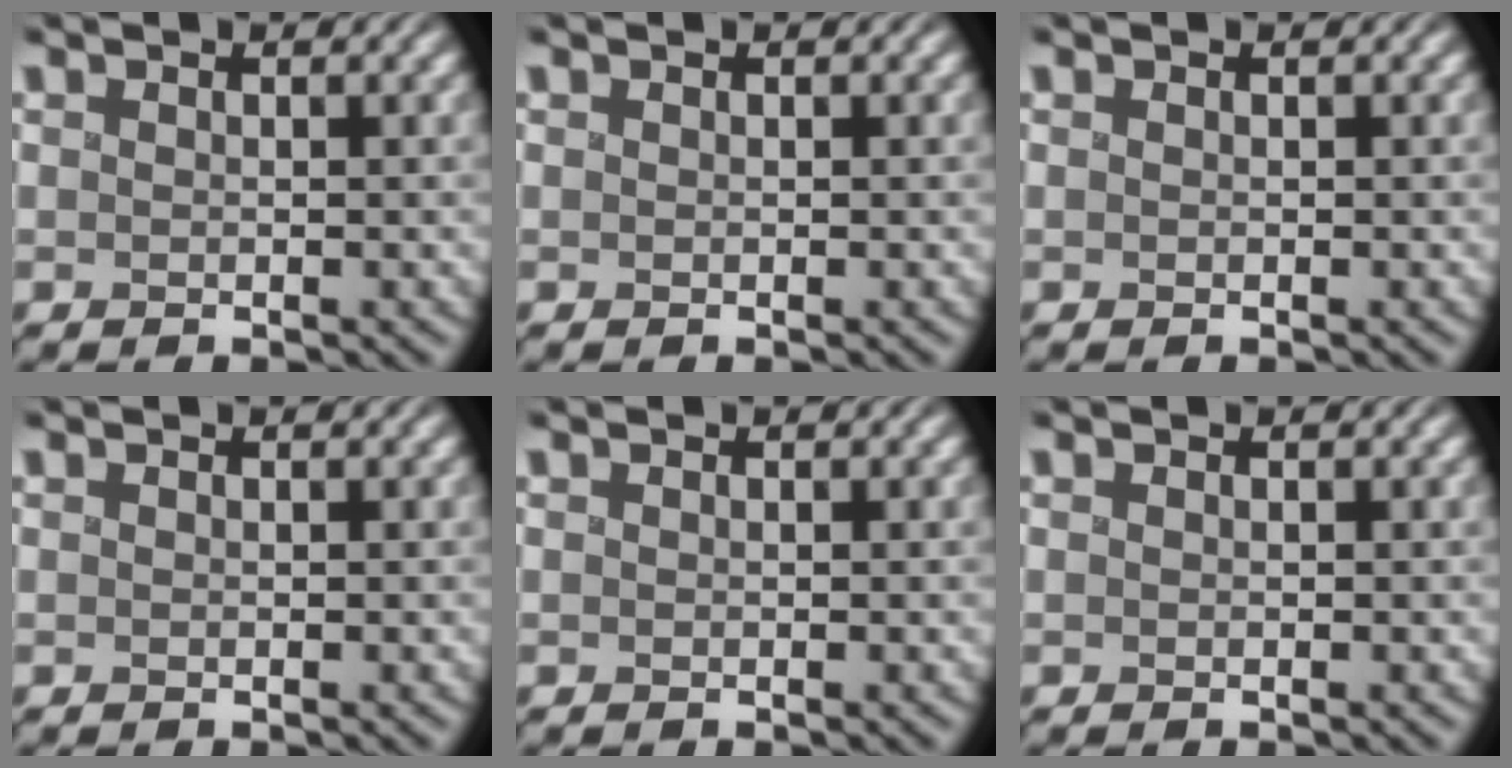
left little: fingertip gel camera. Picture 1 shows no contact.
{"total": 0.0}
{"total": 0.0}
{"total": 0.0}
{"total": 0.0}
{"total": 0.0}